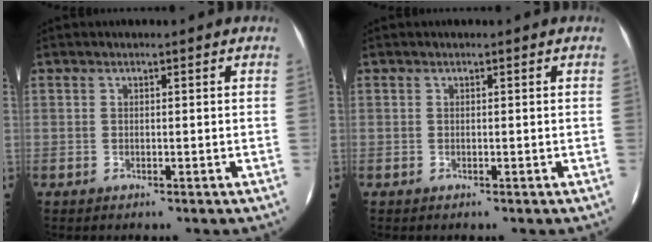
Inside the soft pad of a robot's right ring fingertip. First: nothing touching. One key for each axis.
{"total": 0.0}